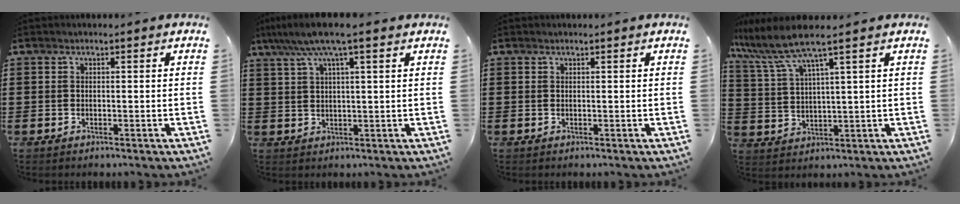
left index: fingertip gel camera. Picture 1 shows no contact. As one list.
[{"total": 6.8, "force": [4.3, 0.4, 5.3], "torque": [-0.111, -0.002, 0.073]}, {"total": 0.0}, {"total": 7.4, "force": [5.2, 0.3, 5.2], "torque": [-0.133, -0.026, 0.085]}]